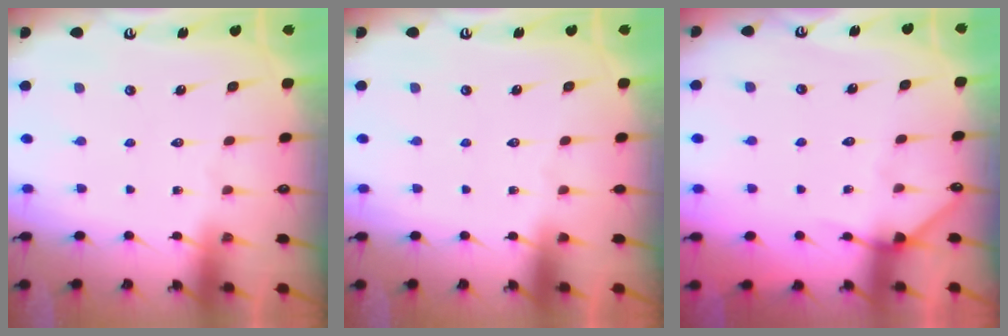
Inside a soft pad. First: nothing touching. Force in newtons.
{"total": 0.0}
{"total": 3.7, "press": 3.7, "slide": 0.5}